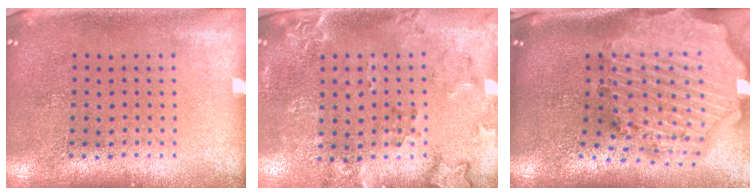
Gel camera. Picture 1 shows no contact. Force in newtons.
{"total": 1.9, "press": 1.6, "slide": 1.1}
{"total": 4.1, "press": 3.4, "slide": 2.3}